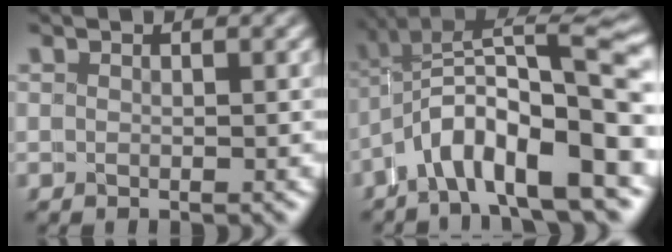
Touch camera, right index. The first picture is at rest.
{"total": 8.5, "force": [-1.1, 3.9, 7.5], "torque": [-0.120, 0.004, -0.021]}